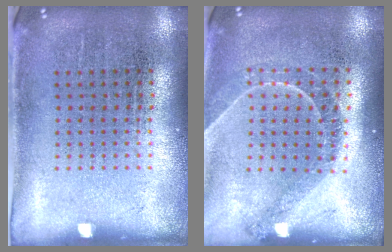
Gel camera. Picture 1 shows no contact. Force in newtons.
{"total": 1.2, "press": 1.1, "slide": 0.4}